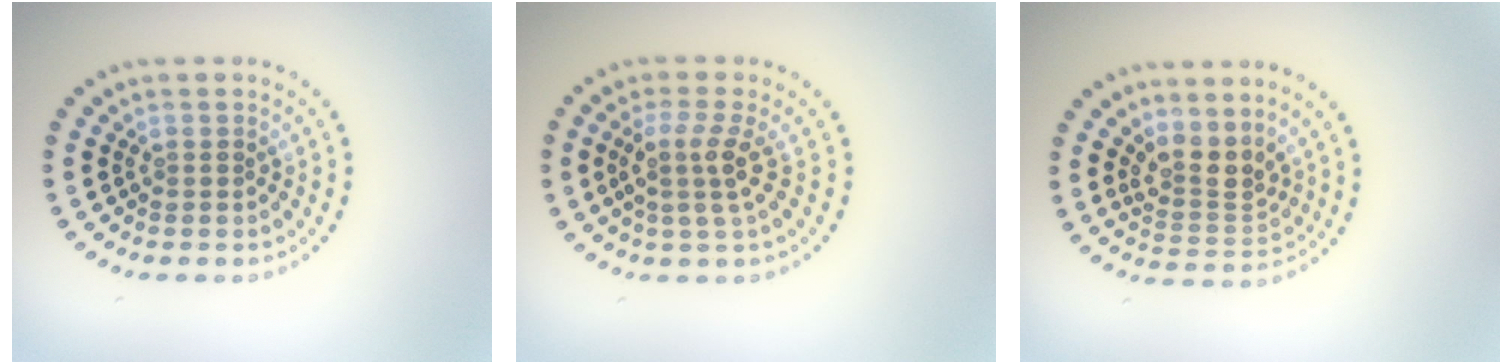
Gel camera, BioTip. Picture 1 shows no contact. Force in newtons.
{"total": 2.8, "press": 2.1, "slide": 1.9}
{"total": 2.8, "press": 2.3, "slide": 1.7}